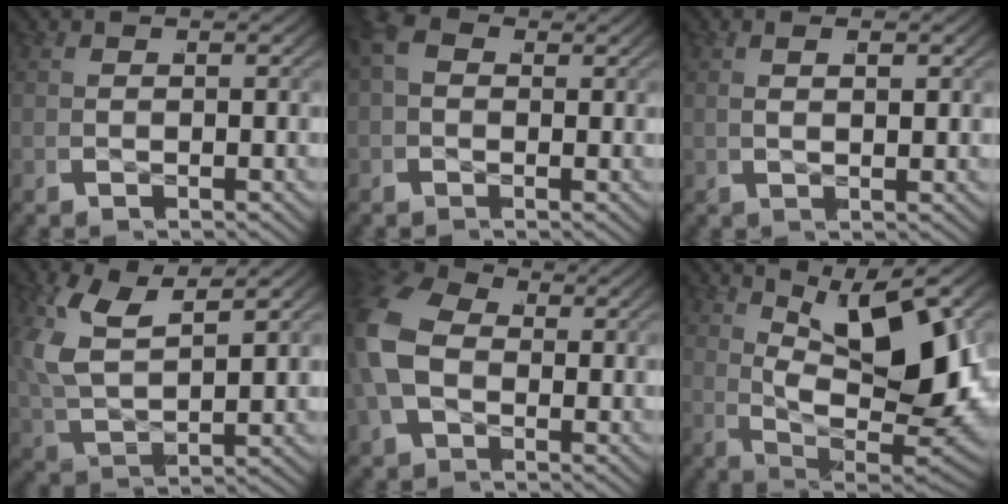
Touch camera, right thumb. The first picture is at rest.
{"total": 3.0, "force": [0.3, 2.3, 1.8], "torque": [-0.037, -0.008, 0.009]}
{"total": 1.4, "force": [0.6, 0.2, 1.3], "torque": [-0.018, 0.004, 0.017]}
{"total": 7.2, "force": [2.1, 4.7, 5.0], "torque": [-0.145, -0.018, 0.056]}
{"total": 10.2, "force": [0.6, 7.9, 6.4], "torque": [-0.163, -0.018, 0.019]}
{"total": 15.1, "force": [1.7, 7.3, 13.2], "torque": [-0.220, -0.036, 0.055]}